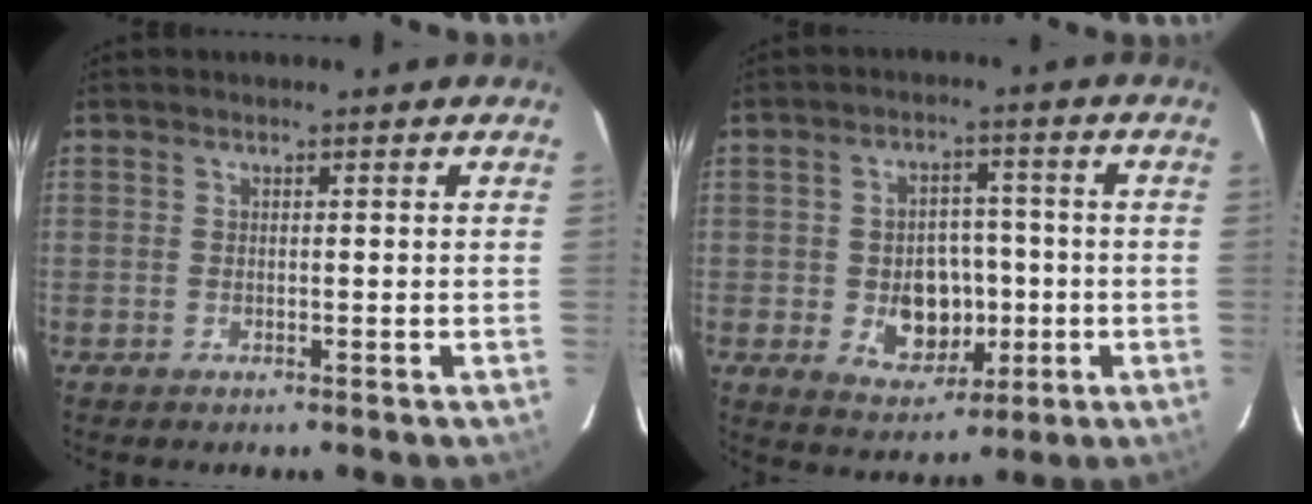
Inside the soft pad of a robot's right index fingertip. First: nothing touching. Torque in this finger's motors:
{"motor_torque": [0.35, 0.08, 0.10, 0.00]}